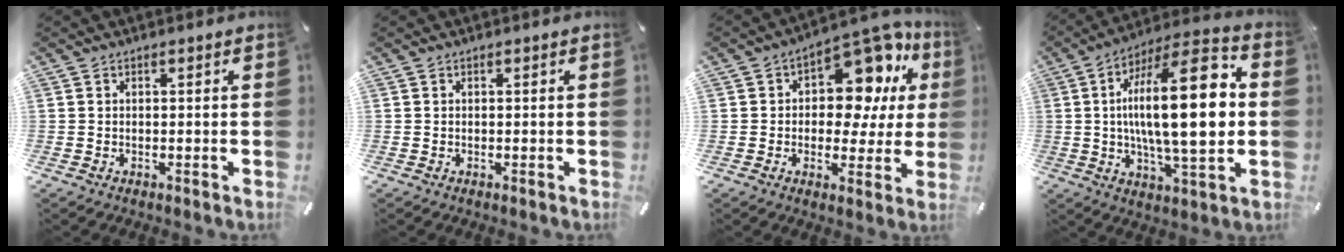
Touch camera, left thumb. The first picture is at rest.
{"total": 0.0}
{"total": 15.5, "force": [7.2, 9.4, 10.0], "torque": [-0.123, -0.061, 0.126]}
{"total": 25.1, "force": [1.4, 8.4, 23.6], "torque": [-0.400, -0.008, 0.008]}